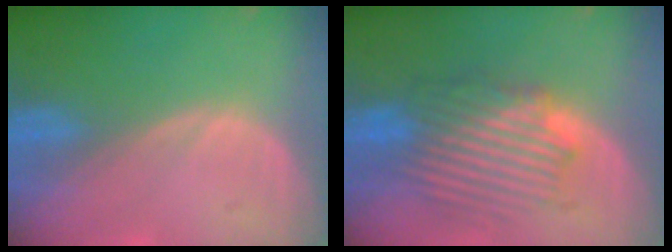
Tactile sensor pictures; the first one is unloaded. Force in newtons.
{"total": 8.7, "press": 8.6, "slide": 1.6}